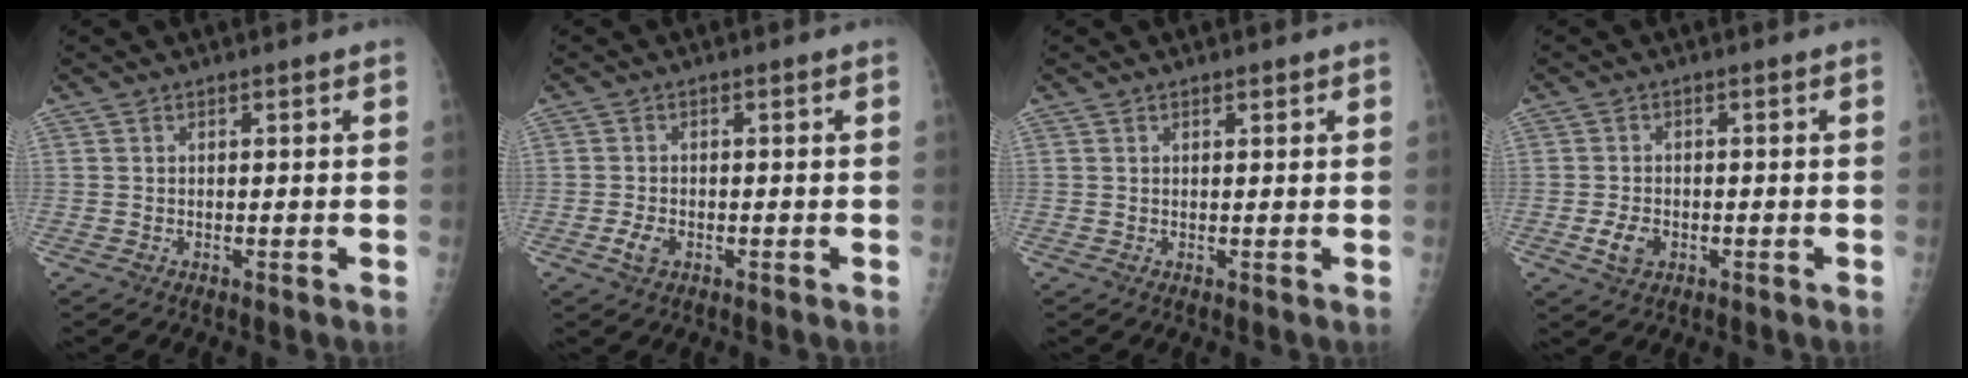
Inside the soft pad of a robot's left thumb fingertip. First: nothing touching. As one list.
[{"total": 2.5, "force": [-1.0, 1.5, 1.7], "torque": [-0.034, 0.003, -0.019]}, {"total": 0.7, "force": [0.5, 0.3, 0.4], "torque": [-0.004, -0.002, 0.007]}, {"total": 3.6, "force": [-1.2, 2.6, 2.3], "torque": [-0.039, 0.004, -0.019]}]